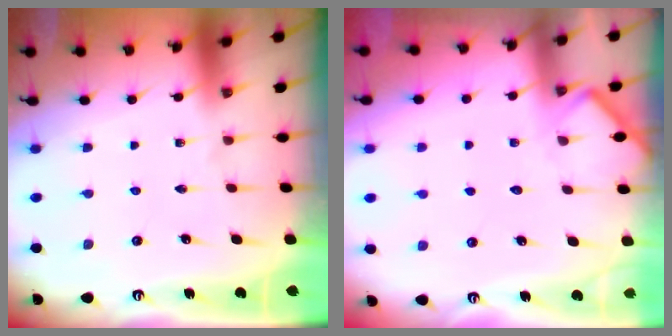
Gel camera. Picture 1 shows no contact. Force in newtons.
{"total": 5.2, "press": 5.2, "slide": 0.6}